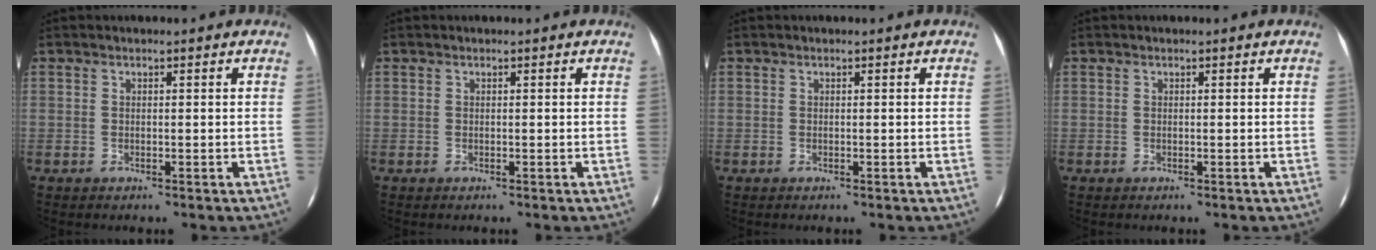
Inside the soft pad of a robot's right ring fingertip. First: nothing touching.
{"total": 0.0}
{"total": 0.0}
{"total": 0.0}